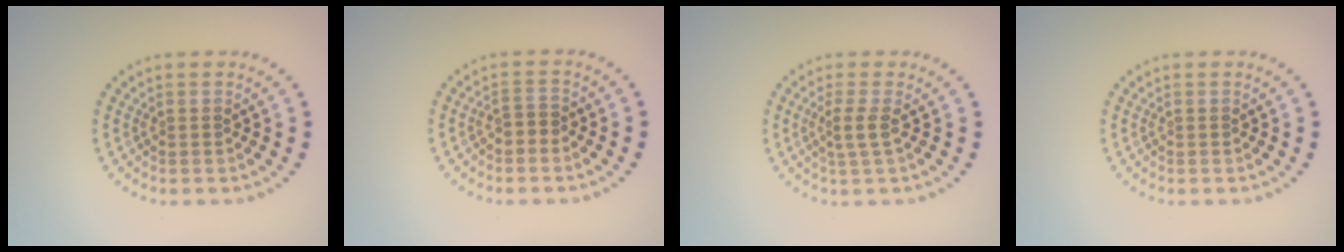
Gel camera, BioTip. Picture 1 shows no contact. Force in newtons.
{"total": 1.1, "press": 1.0, "slide": 0.5}
{"total": 1.6, "press": 1.2, "slide": 1.1}
{"total": 0.0}